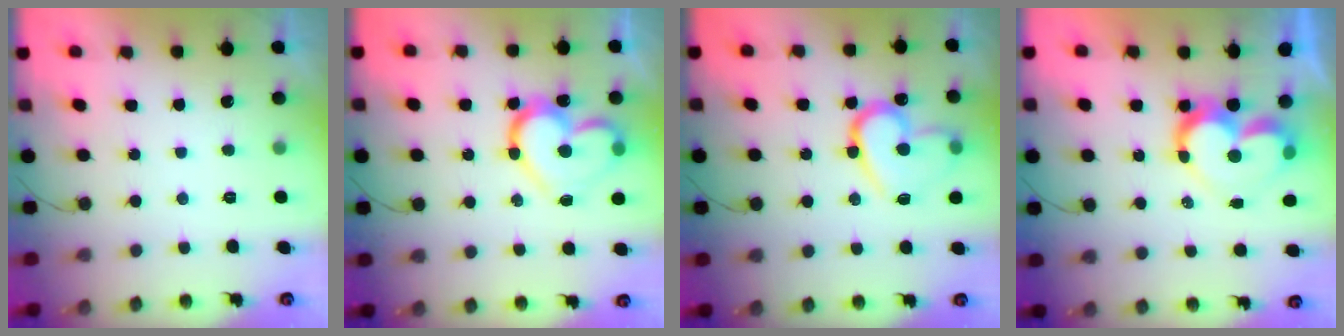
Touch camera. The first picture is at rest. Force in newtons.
{"total": 16.1, "press": 16.0, "slide": 1.5}
{"total": 15.5, "press": 15.4, "slide": 1.9}
{"total": 11.4, "press": 11.4, "slide": 1.1}